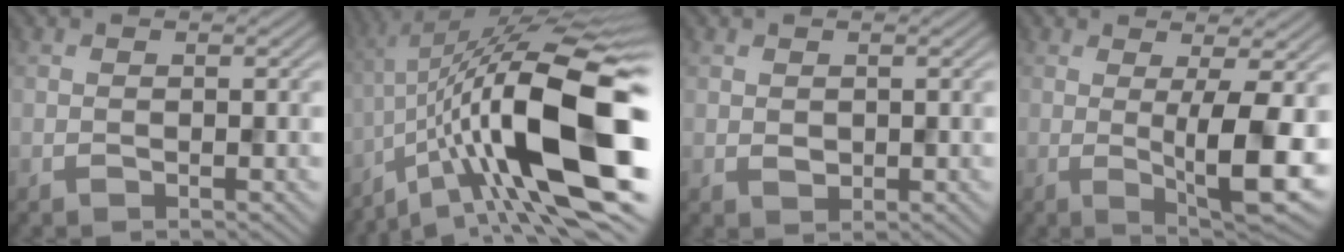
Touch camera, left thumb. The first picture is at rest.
{"total": 20.2, "force": [-5.8, 5.6, 18.5], "torque": [-0.298, 0.000, -0.101]}
{"total": 0.9, "force": [0.3, 0.8, 0.3], "torque": [-0.009, -0.004, 0.012]}
{"total": 8.8, "force": [-0.4, 1.8, 8.6], "torque": [-0.132, -0.002, -0.006]}